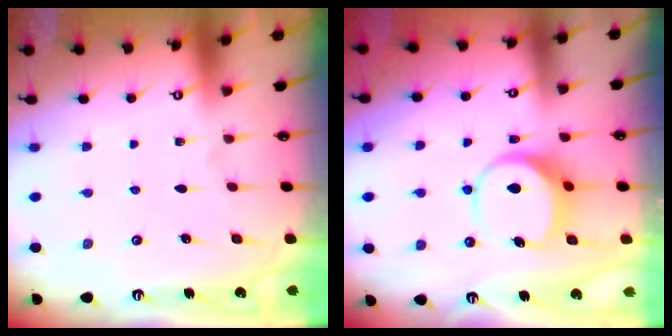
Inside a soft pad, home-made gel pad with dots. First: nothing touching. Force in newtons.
{"total": 6.3, "press": 6.2, "slide": 0.9}